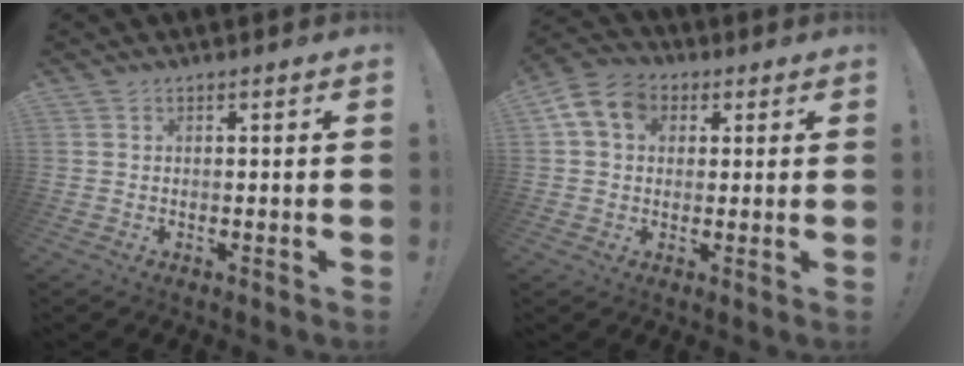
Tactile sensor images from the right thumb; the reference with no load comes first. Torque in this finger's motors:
{"motor_torque": [0.89, 0.88, 0.35, -0.27, 0.00]}